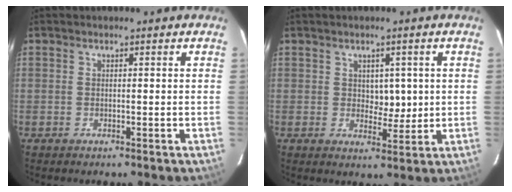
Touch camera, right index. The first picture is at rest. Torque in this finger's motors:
{"motor_torque": [-0.12, -0.12, -0.06, 0.00]}